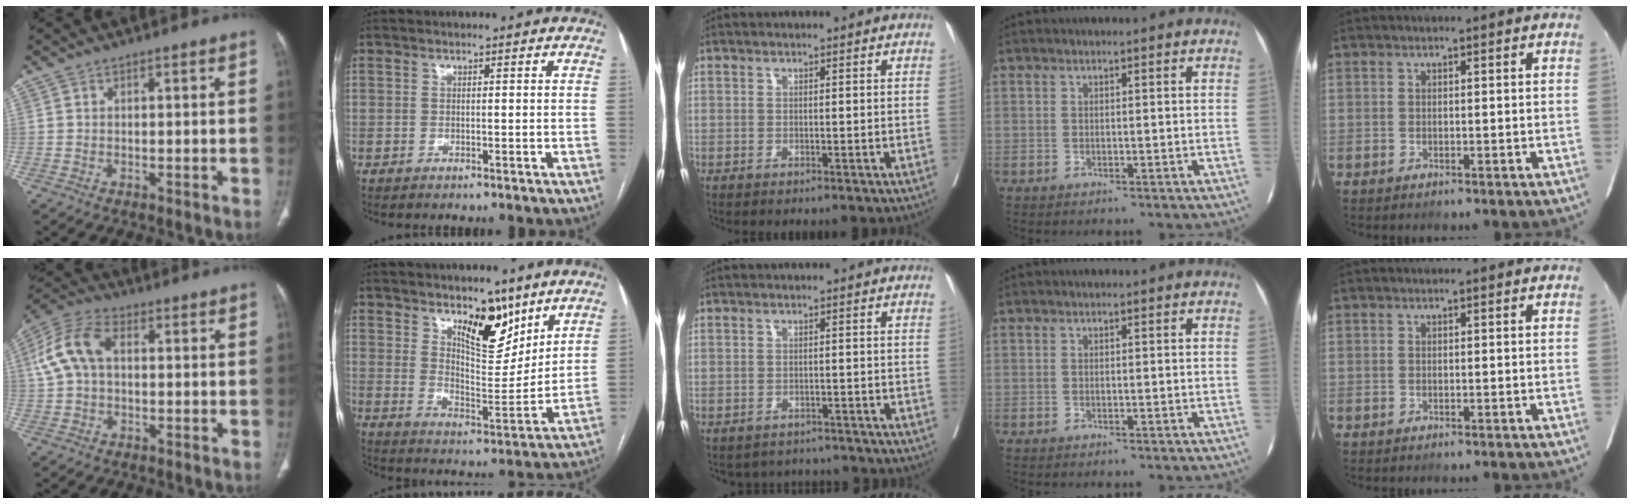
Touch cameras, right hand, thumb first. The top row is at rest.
{"thumb": {"total": 9.6, "force": [1.0, 6.2, 7.2], "torque": [-0.157, 0.031, 0.015]}, "index": {"total": 10.0, "force": [6.7, 3.9, 6.3], "torque": [-0.097, -0.017, 0.116]}, "middle": {"total": 5.0, "force": [-4.7, 1.7, -0.3], "torque": [0.008, 0.012, -0.058]}}